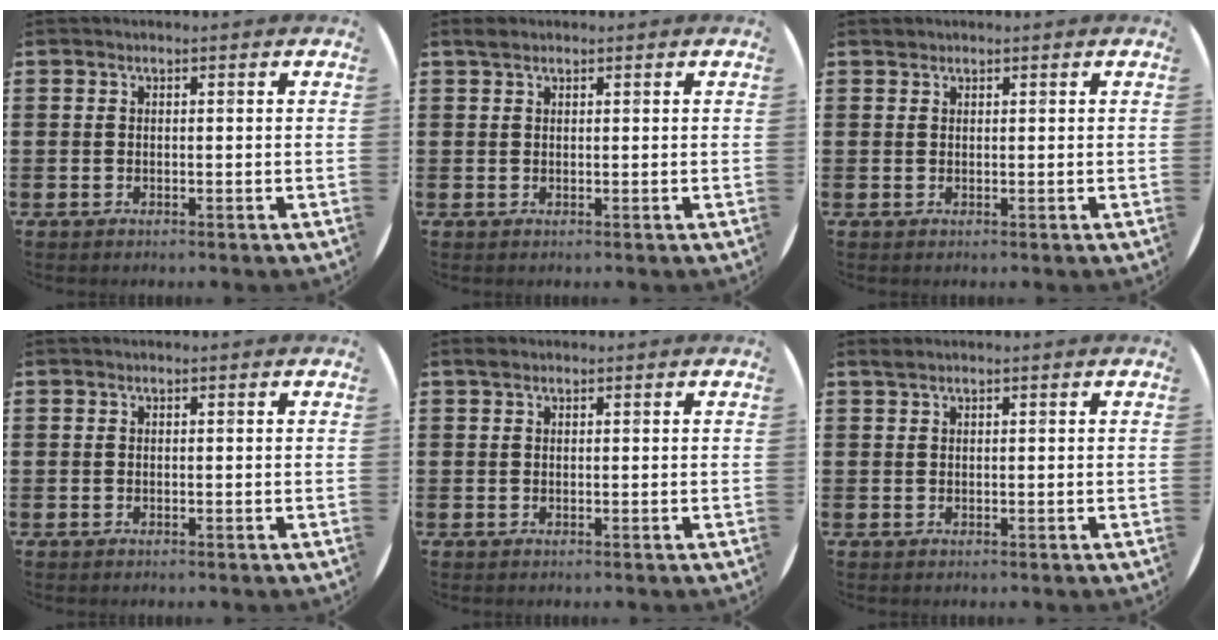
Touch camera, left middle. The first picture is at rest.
{"total": 1.0, "force": [0.8, 0.4, 0.3], "torque": [0.001, 0.000, 0.014]}
{"total": 0.5, "force": [0.5, 0.1, -0.1], "torque": [0.002, 0.004, 0.009]}
{"total": 0.0}
{"total": 0.6, "force": [0.5, 0.3, 0.2], "torque": [0.004, 0.000, 0.008]}
{"total": 0.6, "force": [0.6, 0.0, 0.2], "torque": [-0.005, 0.000, 0.011]}